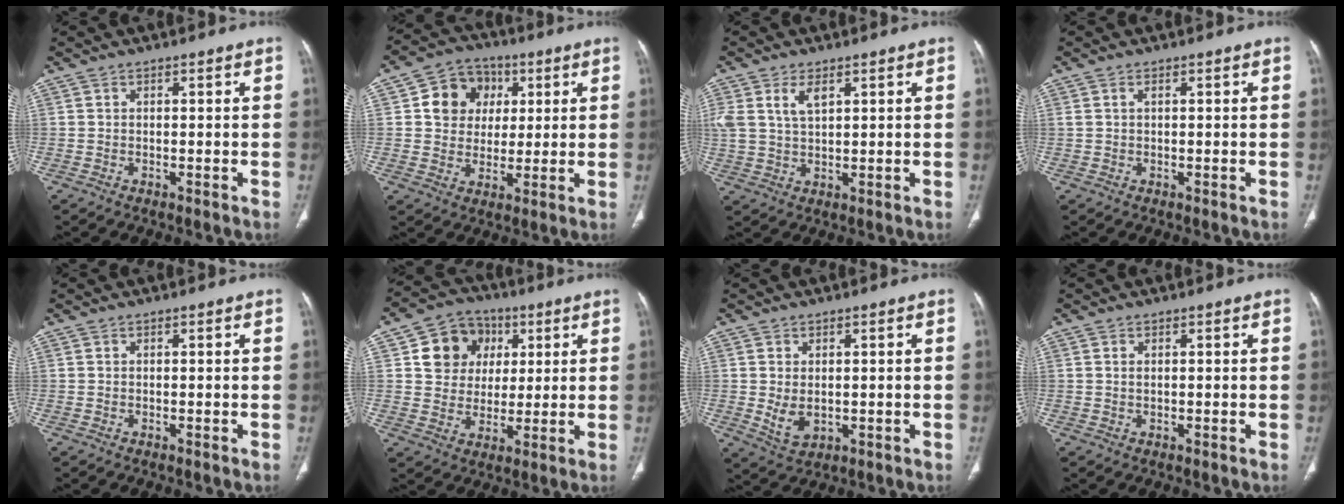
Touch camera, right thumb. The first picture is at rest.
{"total": 10.7, "force": [2.8, 9.2, 4.6], "torque": [-0.037, 0.000, 0.042]}
{"total": 6.8, "force": [2.9, 3.6, 4.9], "torque": [-0.108, -0.002, 0.065]}
{"total": 0.9, "force": [0.3, 0.4, 0.7], "torque": [-0.022, 0.009, 0.010]}
{"total": 0.0}
{"total": 11.7, "force": [3.6, 10.2, 4.5], "torque": [-0.037, -0.002, 0.060]}
{"total": 4.6, "force": [-0.1, 3.1, 3.4], "torque": [-0.061, -0.009, 0.012]}
{"total": 0.5, "force": [0.2, 0.2, 0.4], "torque": [-0.012, 0.002, 0.005]}